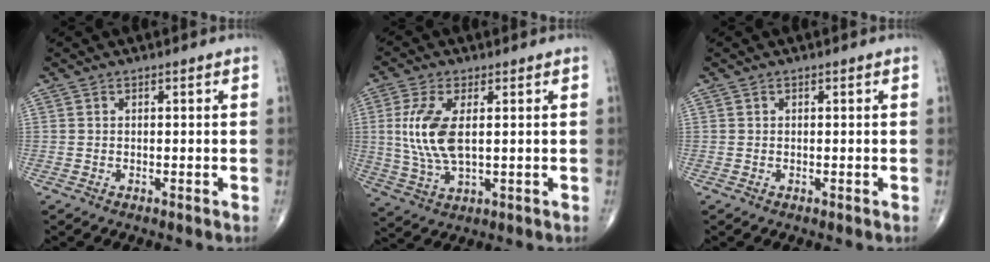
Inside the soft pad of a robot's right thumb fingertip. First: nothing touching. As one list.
[{"total": 10.3, "force": [1.5, 4.6, 9.1], "torque": [-0.204, -0.009, 0.036]}, {"total": 0.0}]